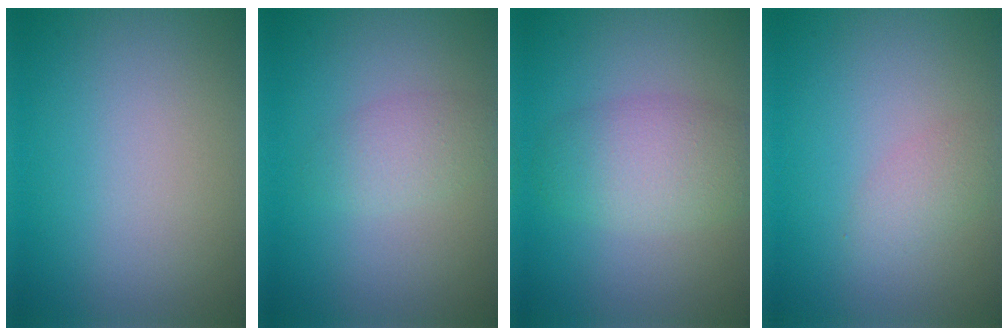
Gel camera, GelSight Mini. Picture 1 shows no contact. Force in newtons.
{"total": 2.1, "press": 2.0, "slide": 0.0}
{"total": 4.5, "press": 4.5, "slide": 0.3}
{"total": 1.5, "press": 1.5, "slide": 0.1}